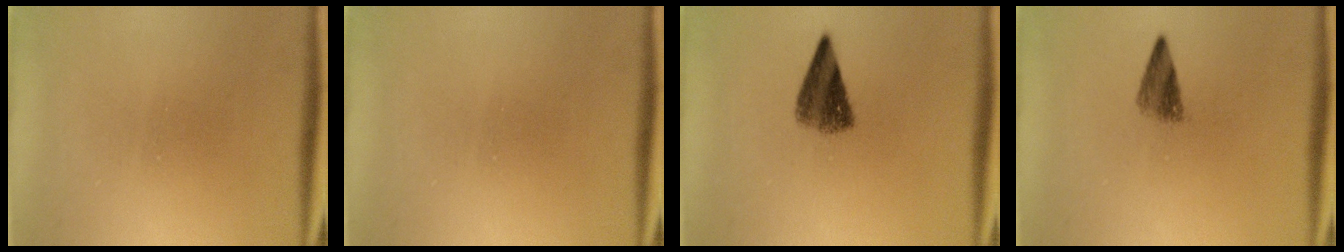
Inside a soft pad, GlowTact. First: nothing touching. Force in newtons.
{"total": 0.0}
{"total": 5.4}
{"total": 2.7}